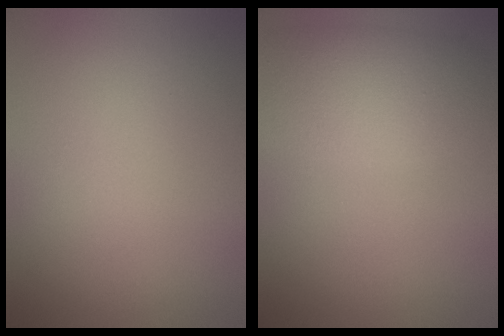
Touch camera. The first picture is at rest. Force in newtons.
{"total": 4.6, "press": 4.6, "slide": 0.2}